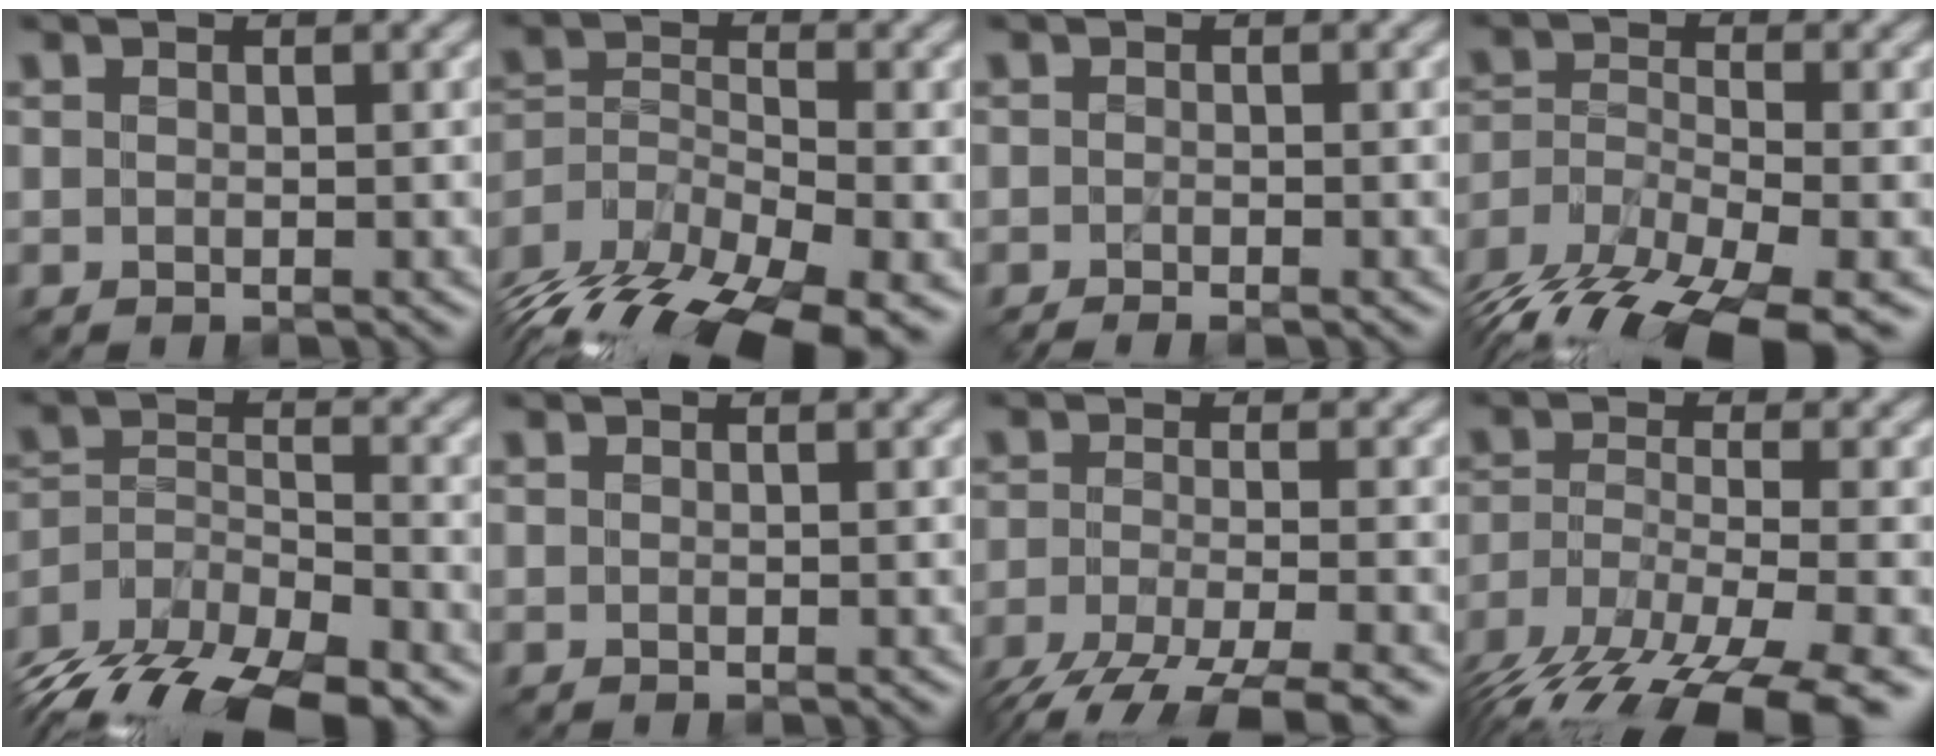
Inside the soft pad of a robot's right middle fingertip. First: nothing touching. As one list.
[{"total": 14.8, "force": [-11.0, 5.6, 8.2], "torque": [-0.157, -0.018, -0.166]}, {"total": 1.0, "force": [-0.8, 0.1, 0.6], "torque": [-0.010, -0.006, -0.014]}, {"total": 12.6, "force": [-9.5, 4.1, 7.2], "torque": [-0.145, -0.031, -0.160]}, {"total": 12.1, "force": [-9.7, 4.5, 5.5], "torque": [-0.100, -0.015, -0.159]}, {"total": 0.0}, {"total": 7.3, "force": [-5.3, 1.7, 4.8], "torque": [-0.085, -0.017, -0.097]}, {"total": 14.7, "force": [-10.9, 4.8, 8.6], "torque": [-0.178, -0.054, -0.160]}]